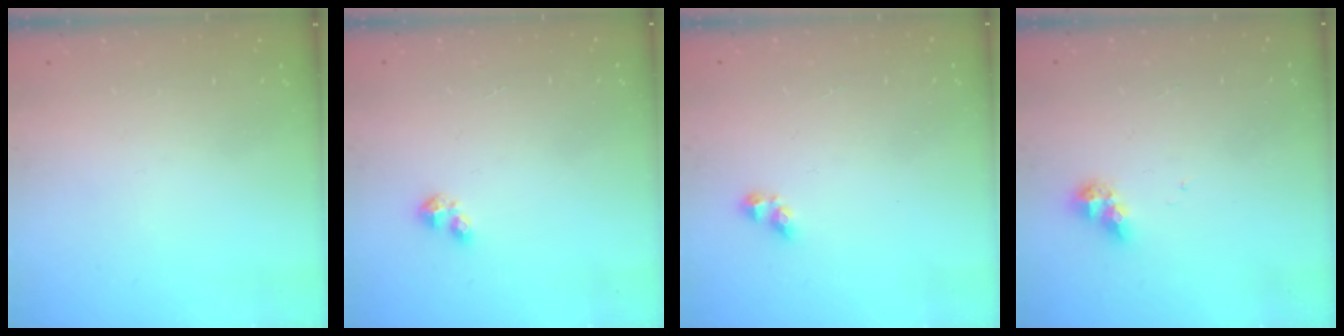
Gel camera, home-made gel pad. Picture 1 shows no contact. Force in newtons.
{"total": 2.9, "press": 2.9, "slide": 0.5}
{"total": 2.9, "press": 2.6, "slide": 1.1}
{"total": 6.4, "press": 6.4, "slide": 0.7}